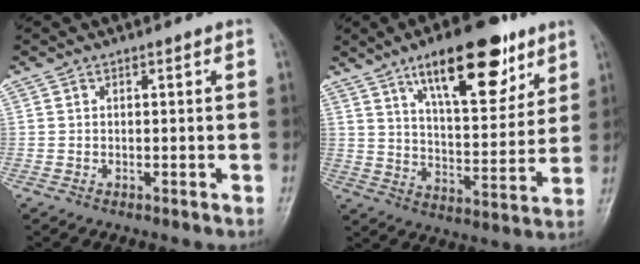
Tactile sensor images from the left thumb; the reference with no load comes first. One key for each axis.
{"total": 18.8, "fx": 10.9, "fy": 7.2, "fz": 13.5, "tx": -0.163, "ty": -0.047, "tz": 0.176}